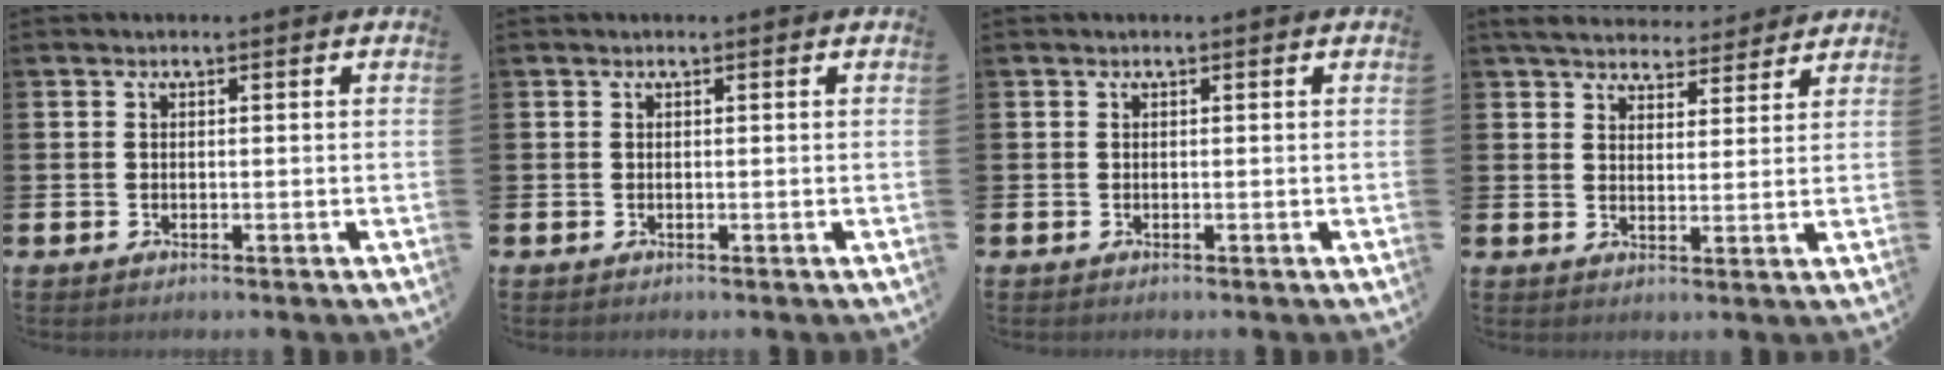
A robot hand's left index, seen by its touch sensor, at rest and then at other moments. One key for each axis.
{"total": 0.0}
{"total": 0.0}
{"total": 5.3, "fx": 5.0, "fy": 1.4, "fz": 0.6, "tx": -0.031, "ty": -0.027, "tz": 0.091}